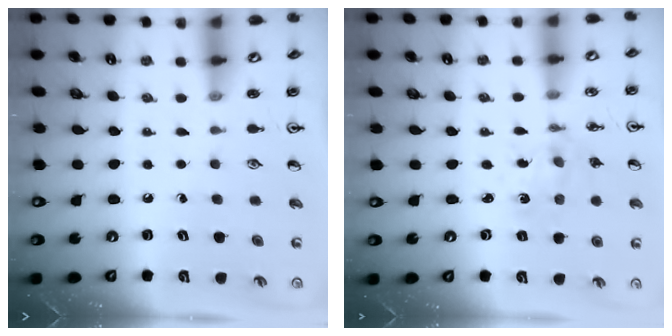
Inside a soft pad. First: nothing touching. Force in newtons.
{"total": 2.1, "press": 2.1, "slide": 0.3}